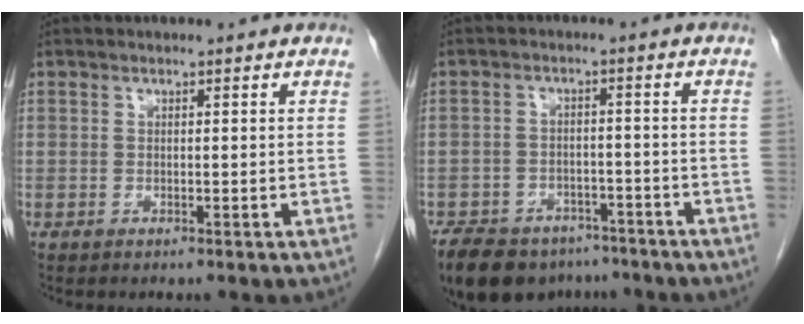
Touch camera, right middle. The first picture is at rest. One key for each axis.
{"total": 13.6, "fx": -10.3, "fy": 7.3, "fz": 5.0, "tx": -0.101, "ty": -0.001, "tz": -0.145}